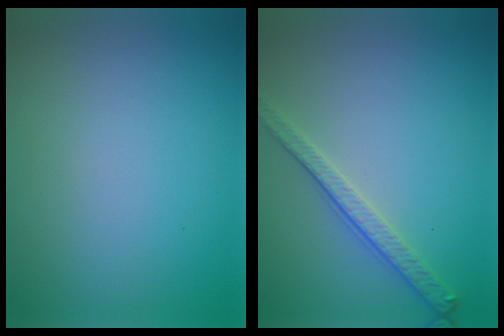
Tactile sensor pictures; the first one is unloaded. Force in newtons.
{"total": 2.8, "press": 2.5, "slide": 1.2}